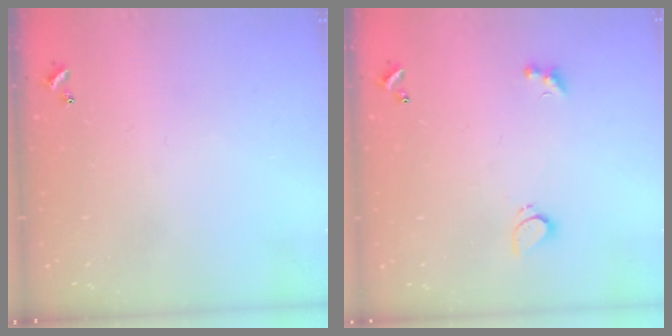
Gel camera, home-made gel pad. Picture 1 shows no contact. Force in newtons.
{"total": 2.3, "press": 2.3, "slide": 0.6}